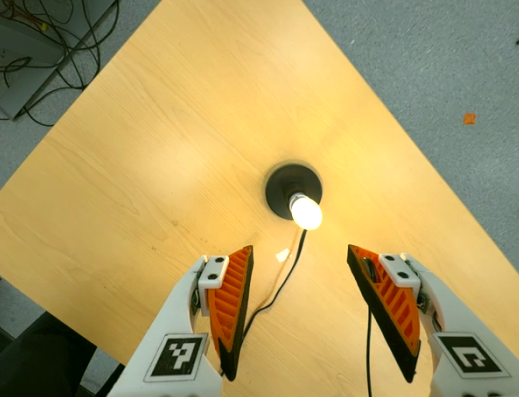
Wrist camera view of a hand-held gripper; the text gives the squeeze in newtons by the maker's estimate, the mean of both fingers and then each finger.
{"total": 0.0}